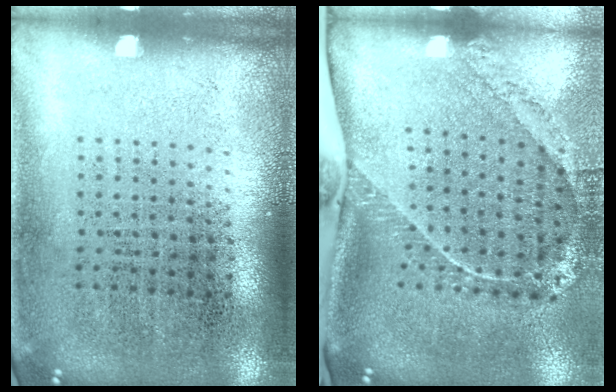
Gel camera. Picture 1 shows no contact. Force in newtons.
{"total": 2.4, "press": 1.7, "slide": 1.7}